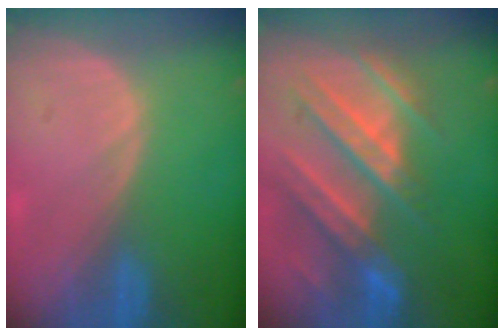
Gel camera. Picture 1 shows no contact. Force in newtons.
{"total": 10.6, "press": 9.6, "slide": 4.4}